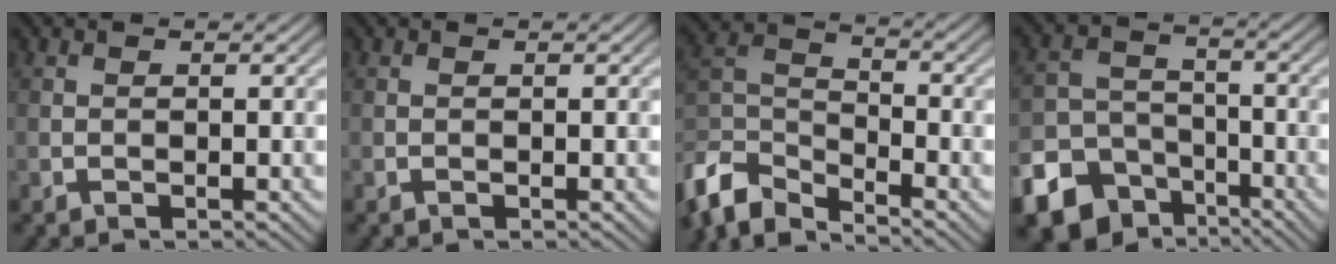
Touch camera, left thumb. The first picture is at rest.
{"total": 0.0}
{"total": 8.0, "force": [-6.6, 2.7, 3.6], "torque": [-0.082, -0.007, -0.151]}
{"total": 13.1, "force": [-8.0, 9.6, 4.1], "torque": [-0.112, -0.054, -0.134]}